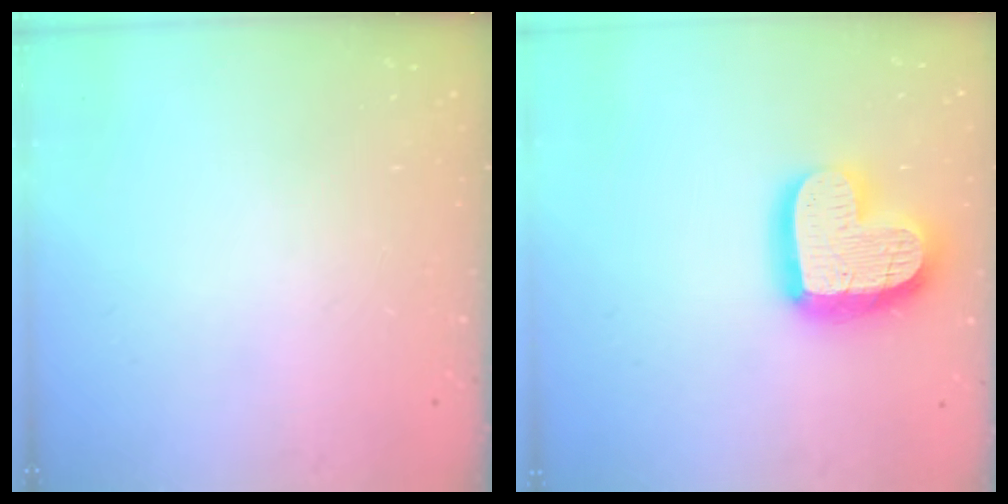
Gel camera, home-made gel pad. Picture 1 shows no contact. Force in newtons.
{"total": 17.7, "press": 17.7, "slide": 1.5}